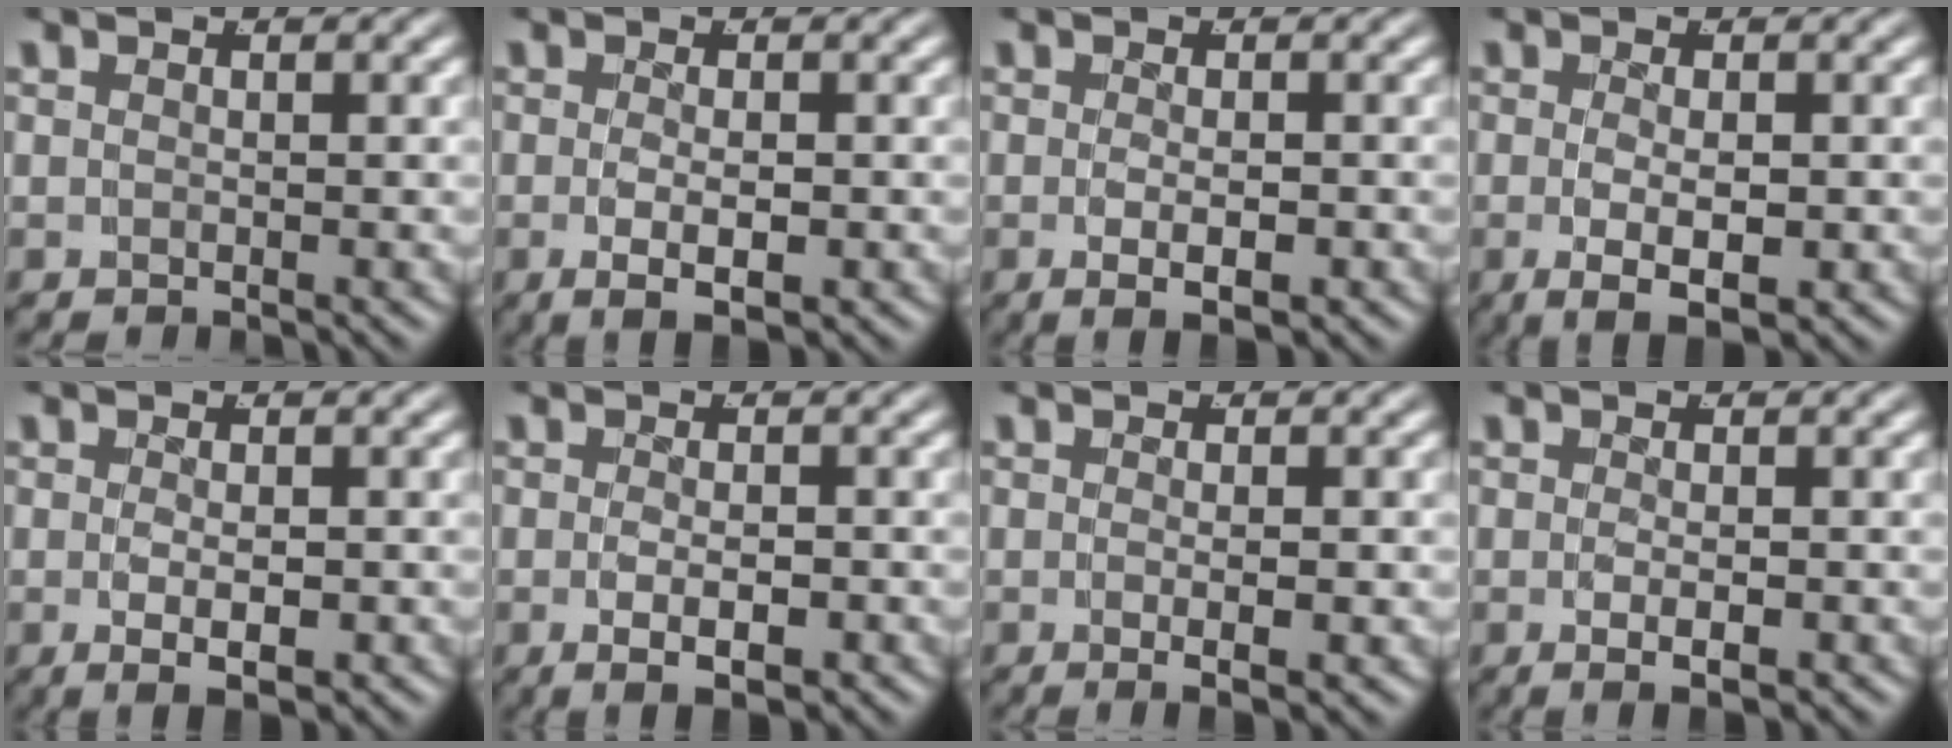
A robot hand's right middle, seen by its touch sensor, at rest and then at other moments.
{"total": 3.6, "force": [-1.4, 1.0, 3.2], "torque": [-0.062, -0.018, -0.010]}
{"total": 2.9, "force": [-1.2, 0.5, 2.6], "torque": [-0.048, -0.014, -0.010]}
{"total": 4.8, "force": [-2.0, 1.6, 4.0], "torque": [-0.080, -0.027, -0.014]}
{"total": 3.1, "force": [-1.1, 0.7, 2.8], "torque": [-0.052, -0.016, -0.005]}
{"total": 3.4, "force": [-1.5, 0.9, 2.9], "torque": [-0.055, -0.016, -0.013]}
{"total": 2.2, "force": [-0.9, -0.3, 2.0], "torque": [-0.034, -0.009, -0.010]}
{"total": 2.0, "force": [-0.9, -0.1, 1.8], "torque": [-0.036, -0.011, -0.006]}